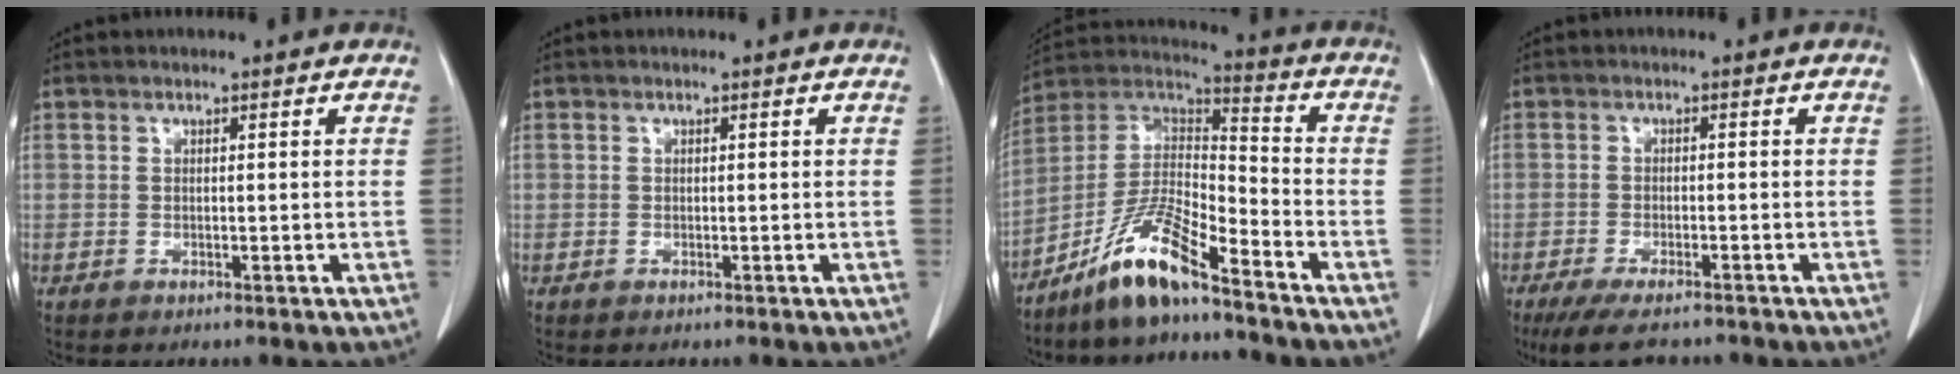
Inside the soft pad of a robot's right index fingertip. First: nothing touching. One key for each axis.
{"total": 0.7, "fx": 0.0, "fy": 0.7, "fz": -0.2, "tx": 0.011, "ty": 0.005, "tz": -0.003}
{"total": 11.8, "fx": -8.8, "fy": 1.5, "fz": 7.7, "tx": -0.155, "ty": 0.008, "tz": -0.169}
{"total": 7.4, "fx": -6.3, "fy": 1.8, "fz": 3.5, "tx": -0.051, "ty": -0.014, "tz": -0.103}